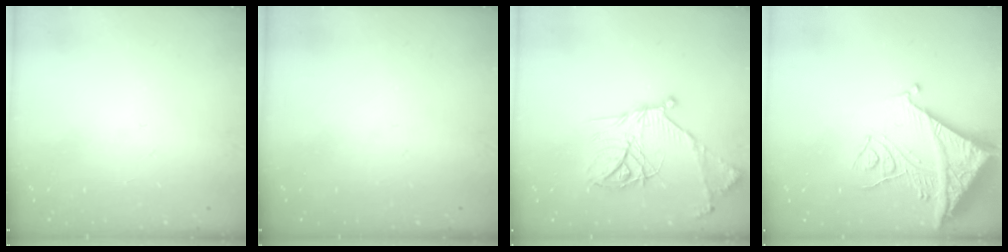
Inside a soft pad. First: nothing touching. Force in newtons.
{"total": 0.0}
{"total": 19.2, "press": 19.1, "slide": 1.7}
{"total": 16.7, "press": 16.6, "slide": 1.8}